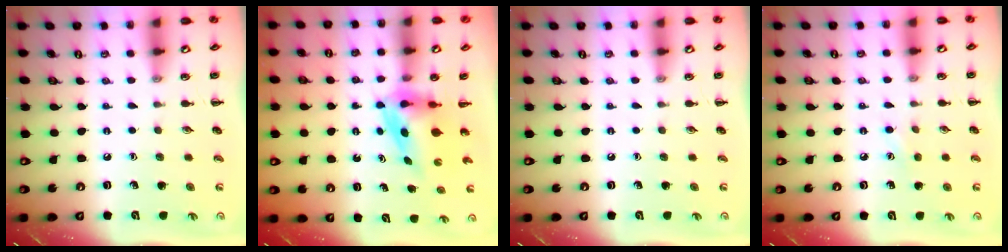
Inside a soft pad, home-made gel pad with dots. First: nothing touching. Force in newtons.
{"total": 6.0, "press": 5.9, "slide": 1.1}
{"total": 0.0}
{"total": 2.0, "press": 1.9, "slide": 0.6}